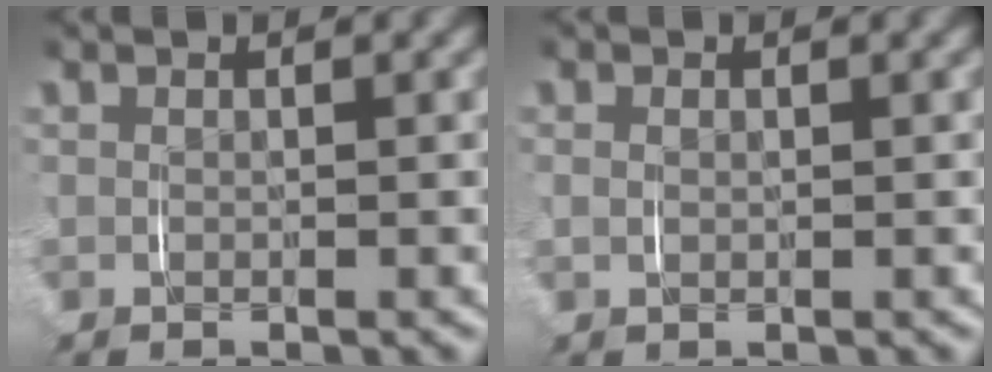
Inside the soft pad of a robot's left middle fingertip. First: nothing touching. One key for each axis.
{"total": 0.8, "fx": 0.1, "fy": 0.6, "fz": 0.5, "tx": -0.013, "ty": -0.003, "tz": 0.005}